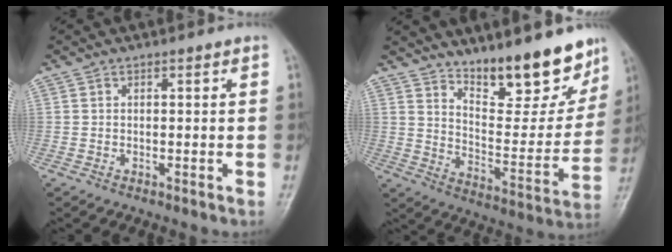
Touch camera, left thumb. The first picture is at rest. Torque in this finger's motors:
{"motor_torque": [0.37, 0.68, 1.44, -1.33, 0.22]}